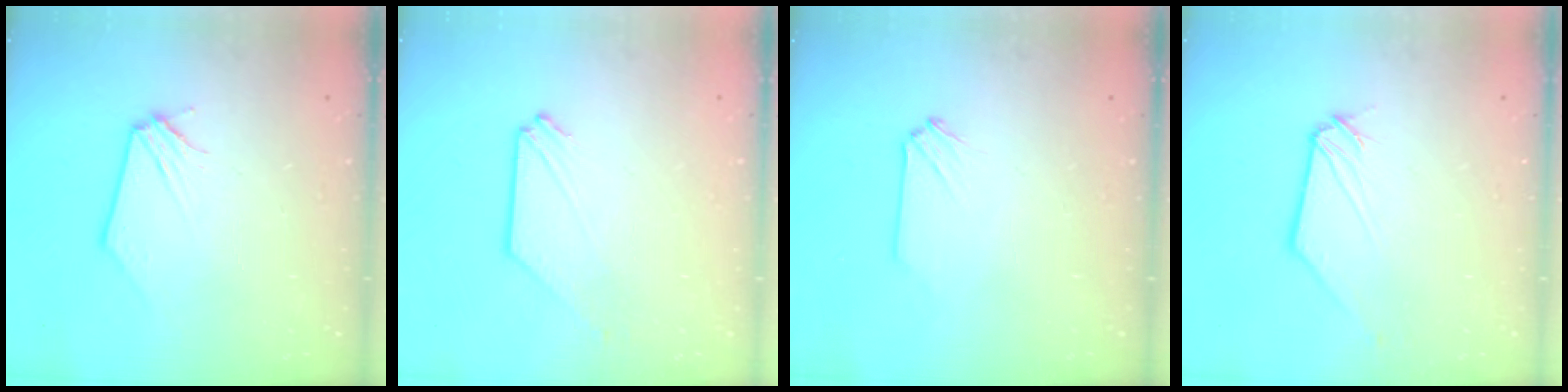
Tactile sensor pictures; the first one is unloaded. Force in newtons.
{"total": 1.2, "press": 1.2, "slide": 0.2}
{"total": 0.0}
{"total": 1.1, "press": 1.1, "slide": 0.1}